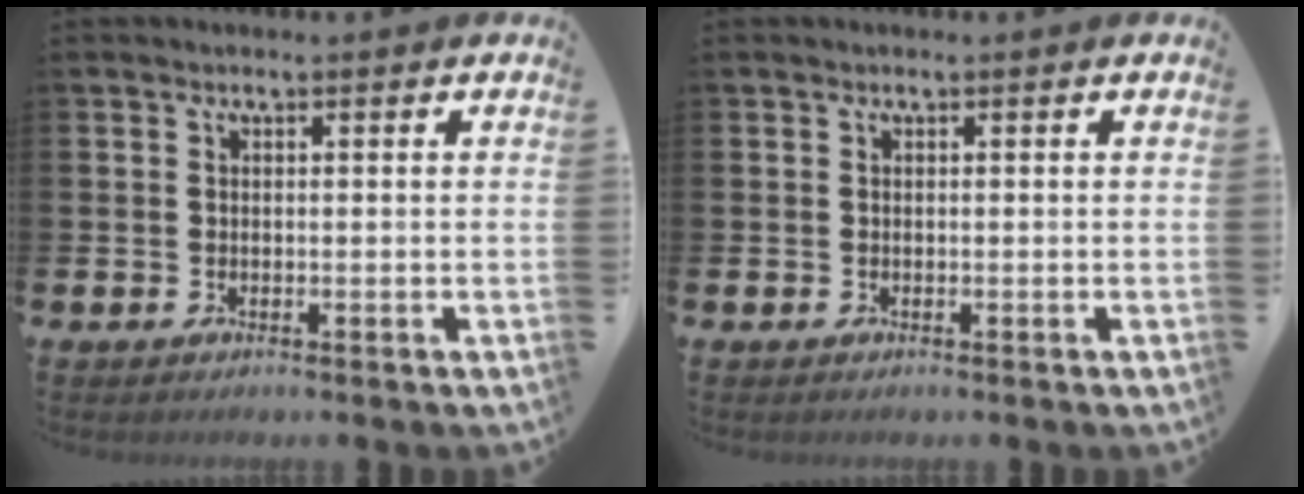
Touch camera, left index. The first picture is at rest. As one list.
[{"total": 0.0}]